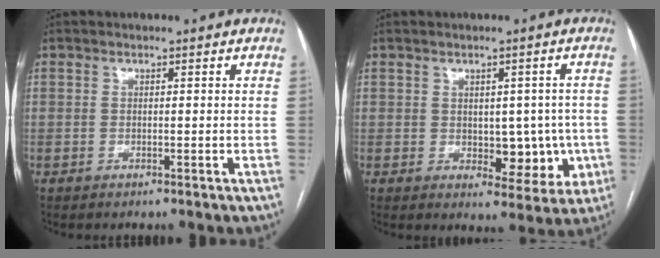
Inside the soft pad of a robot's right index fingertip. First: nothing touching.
{"total": 7.3, "force": [-0.8, 4.5, 5.7], "torque": [-0.054, 0.010, 0.005]}